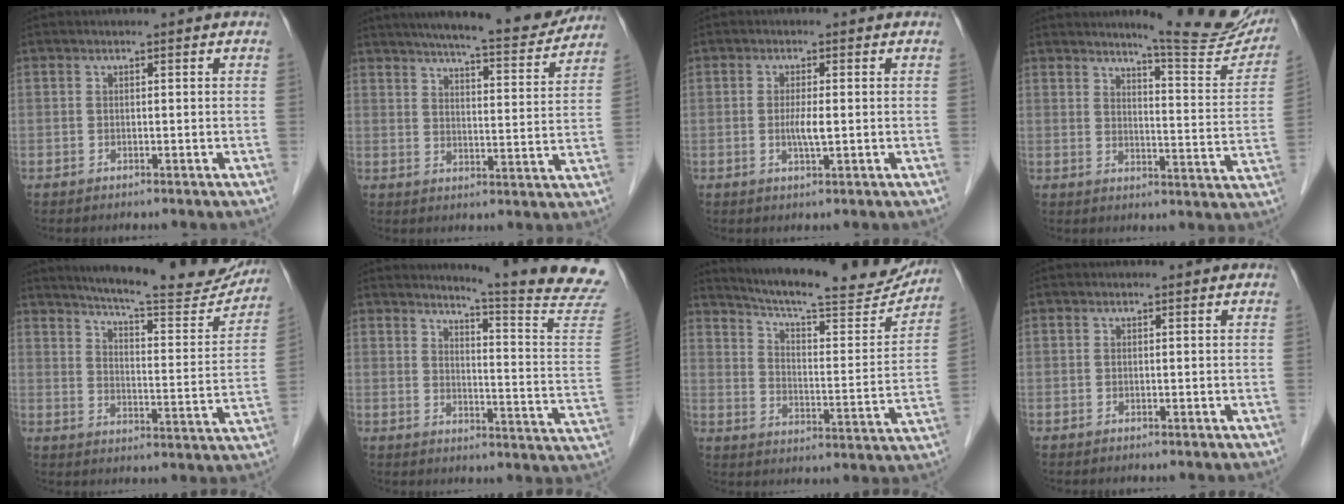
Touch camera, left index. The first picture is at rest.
{"total": 18.1, "force": [16.2, 2.2, 7.9], "torque": [-0.110, -0.010, 0.213]}
{"total": 2.7, "force": [-0.2, 0.5, 2.6], "torque": [-0.048, -0.006, -0.002]}
{"total": 14.7, "force": [13.0, 1.5, 6.8], "torque": [-0.073, -0.048, 0.152]}
{"total": 21.0, "force": [19.3, 2.8, 7.9], "torque": [-0.106, -0.047, 0.245]}
{"total": 17.2, "force": [16.2, -2.0, 5.5], "torque": [-0.075, -0.129, 0.180]}
{"total": 23.5, "force": [21.5, 3.6, 8.9], "torque": [-0.127, -0.039, 0.283]}
{"total": 0.0}